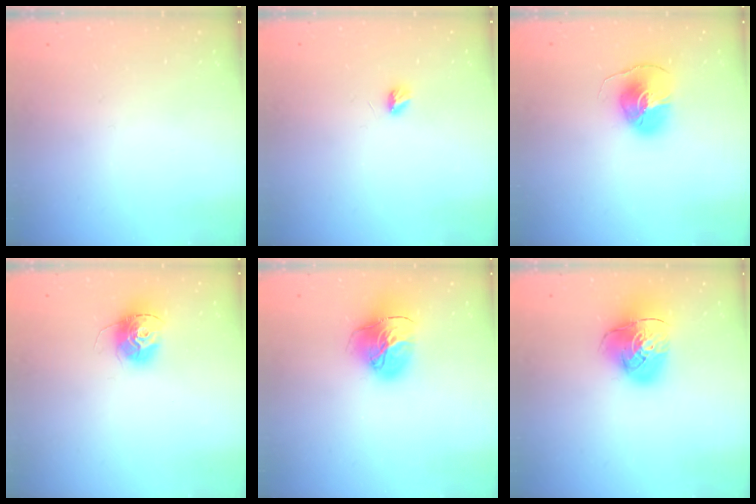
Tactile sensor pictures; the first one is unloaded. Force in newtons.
{"total": 3.8, "press": 3.7, "slide": 0.5}
{"total": 8.7, "press": 8.7, "slide": 0.6}
{"total": 13.6, "press": 13.5, "slide": 1.3}
{"total": 16.2, "press": 16.1, "slide": 1.6}
{"total": 13.4, "press": 13.3, "slide": 1.7}